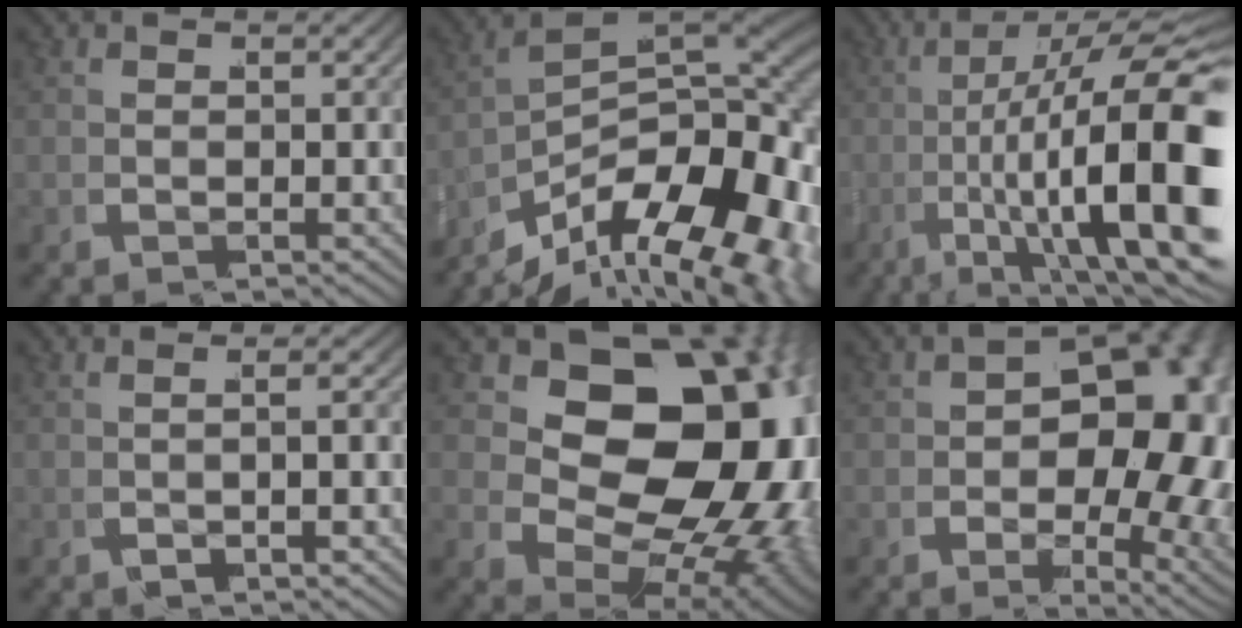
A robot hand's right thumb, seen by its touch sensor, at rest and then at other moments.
{"total": 18.6, "force": [-2.8, 11.1, 14.7], "torque": [-0.207, -0.041, -0.025]}
{"total": 17.7, "force": [-0.8, 8.6, 15.4], "torque": [-0.260, -0.043, 0.019]}
{"total": 2.3, "force": [-0.5, 0.3, 2.2], "torque": [-0.047, 0.011, -0.005]}
{"total": 26.0, "force": [2.5, 17.4, 19.2], "torque": [-0.311, -0.045, 0.059]}
{"total": 14.8, "force": [0.1, 9.6, 11.3], "torque": [-0.147, -0.030, 0.010]}